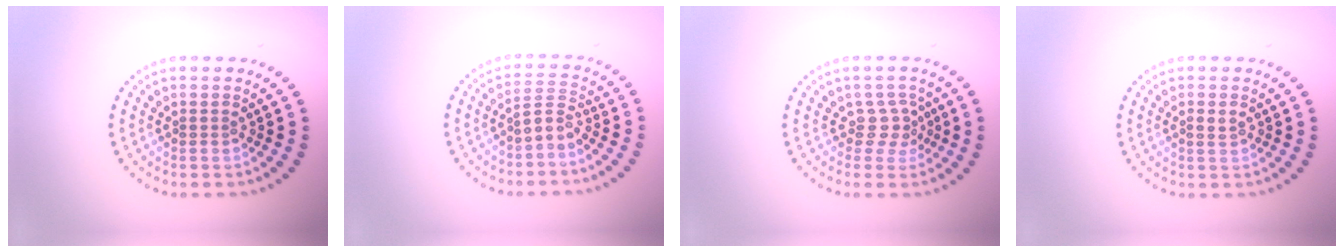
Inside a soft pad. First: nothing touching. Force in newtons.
{"total": 1.8, "press": 1.3, "slide": 1.3}
{"total": 2.0, "press": 1.5, "slide": 1.4}
{"total": 1.0, "press": 1.0, "slide": 0.3}